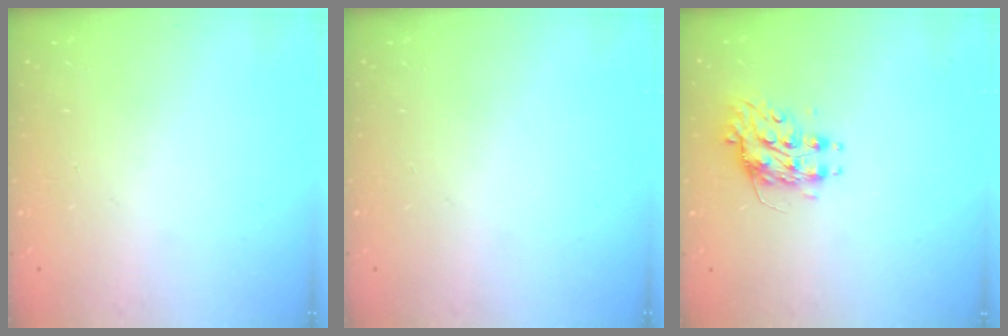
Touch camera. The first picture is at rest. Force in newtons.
{"total": 0.0}
{"total": 8.3, "press": 8.2, "slide": 0.6}